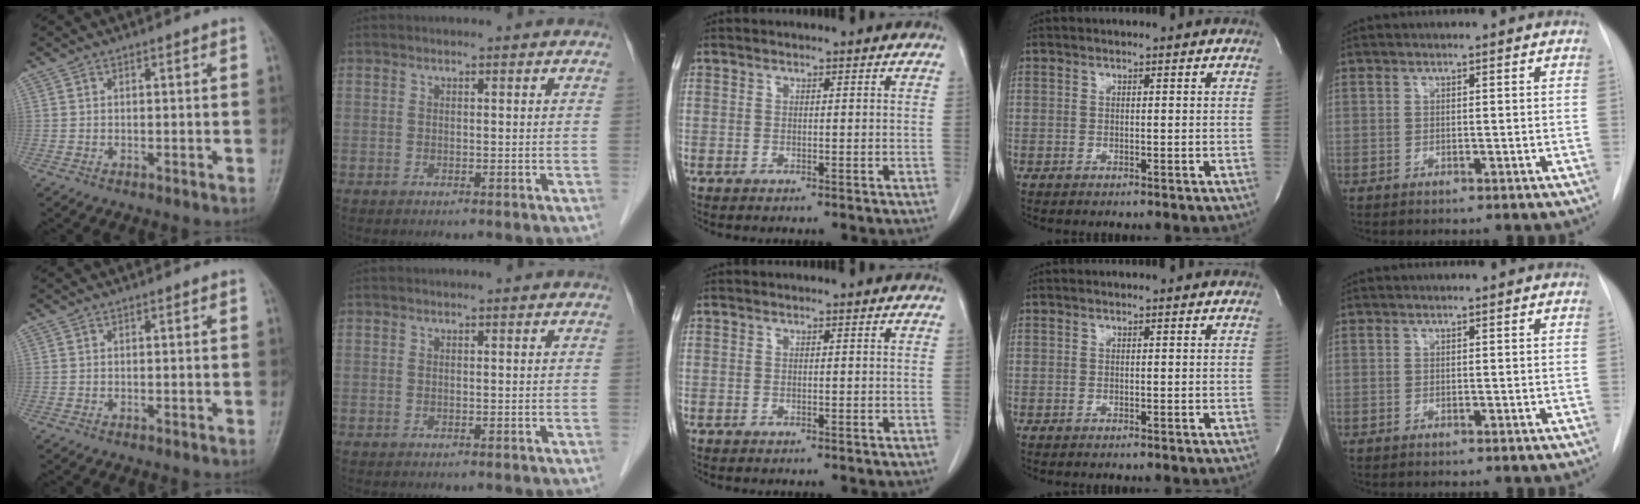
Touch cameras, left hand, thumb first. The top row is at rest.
{}